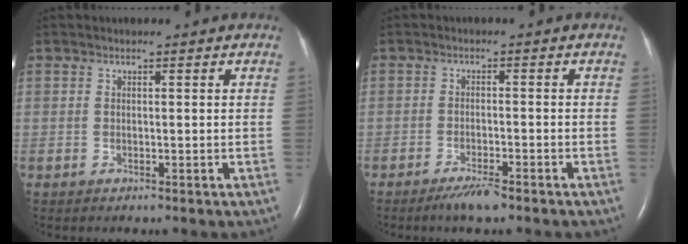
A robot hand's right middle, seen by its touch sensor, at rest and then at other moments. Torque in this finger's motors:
{"motor_torque": [0.37, -0.46, 0.06, 0.02]}